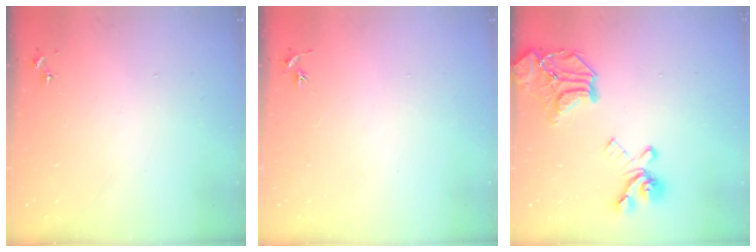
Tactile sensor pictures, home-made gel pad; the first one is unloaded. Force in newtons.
{"total": 3.0, "press": 3.0, "slide": 0.3}
{"total": 20.3, "press": 20.2, "slide": 2.2}